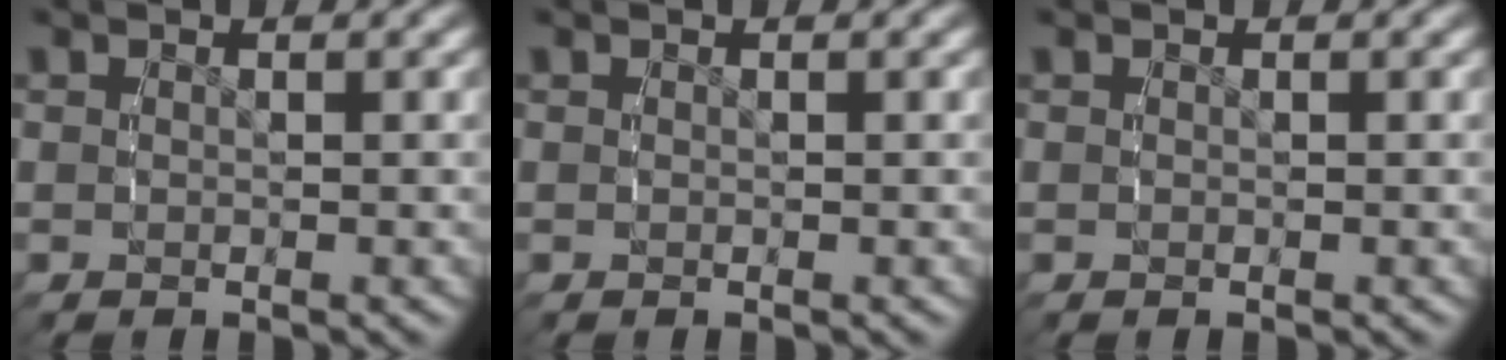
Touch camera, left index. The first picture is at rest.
{"total": 0.0}
{"total": 0.0}